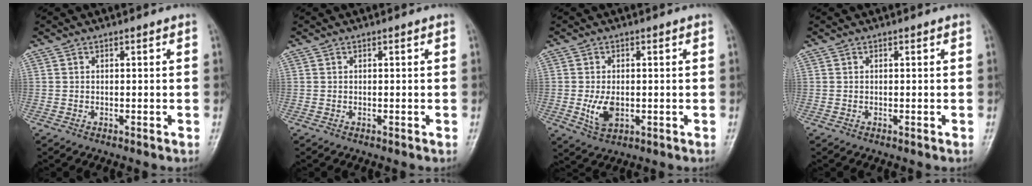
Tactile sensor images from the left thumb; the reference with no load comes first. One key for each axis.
{"total": 0.0}
{"total": 5.4, "fx": -0.8, "fy": 3.4, "fz": 4.1, "tx": -0.073, "ty": -0.008, "tz": -0.009}
{"total": 0.0}